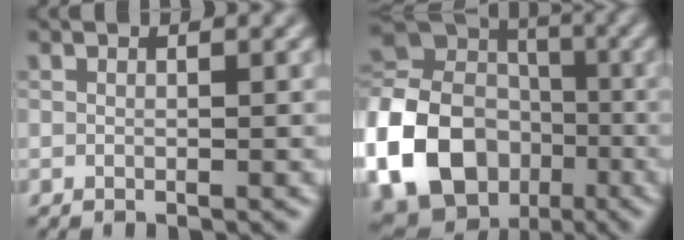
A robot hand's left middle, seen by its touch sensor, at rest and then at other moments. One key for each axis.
{"total": 17.0, "fx": -5.7, "fy": 13.9, "fz": 7.9, "tx": -0.184, "ty": -0.024, "tz": -0.130}